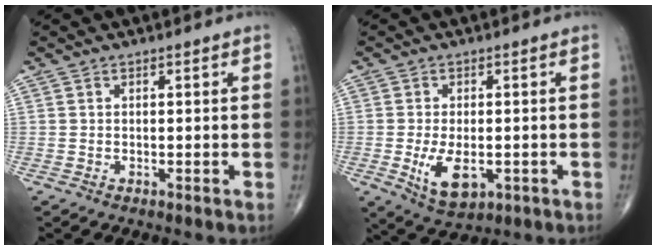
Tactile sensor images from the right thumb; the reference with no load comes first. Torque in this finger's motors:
{"motor_torque": [-0.09, 0.23, 0.45, 0.31, 0.16]}